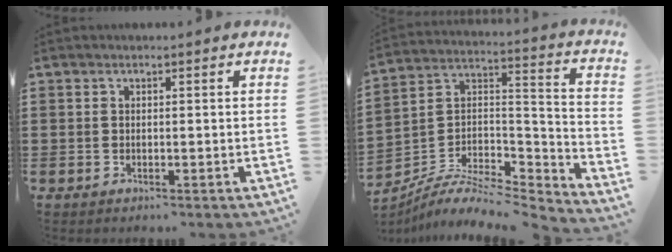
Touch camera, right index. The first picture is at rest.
{"total": 6.1, "force": [-4.6, 2.6, 3.0], "torque": [-0.069, -0.012, -0.095]}